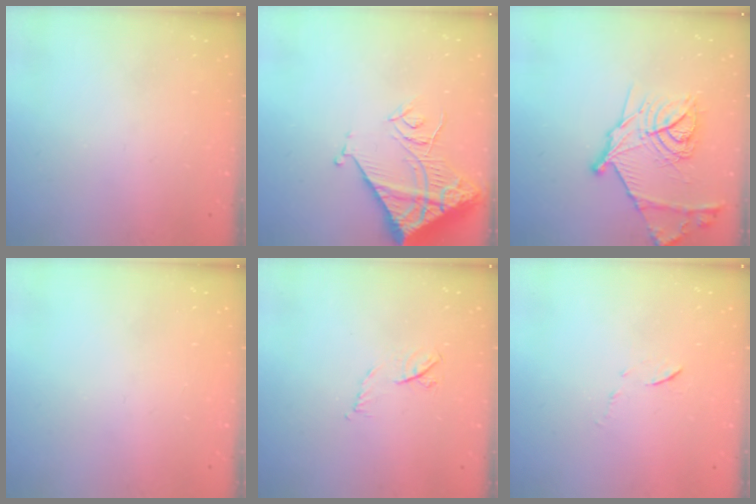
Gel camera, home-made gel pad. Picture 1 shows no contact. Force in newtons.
{"total": 14.6, "press": 14.5, "slide": 1.4}
{"total": 19.6, "press": 19.5, "slide": 1.5}
{"total": 0.0}
{"total": 5.2, "press": 5.1, "slide": 0.8}
{"total": 5.3, "press": 5.2, "slide": 0.4}